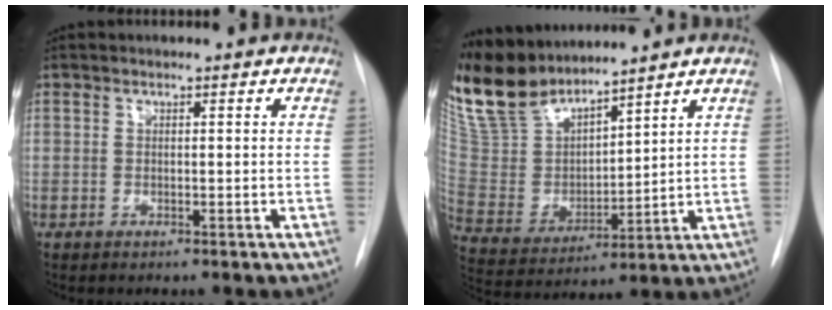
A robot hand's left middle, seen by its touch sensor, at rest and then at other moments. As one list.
[{"total": 13.8, "force": [12.8, 2.7, 4.3], "torque": [-0.100, 0.000, 0.270]}]